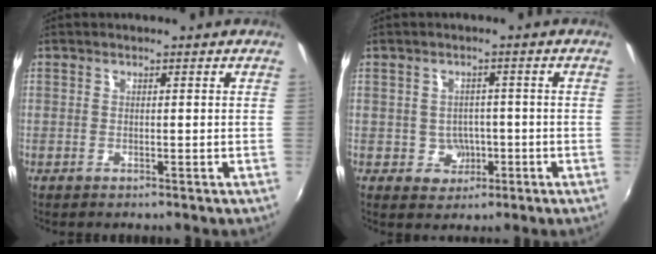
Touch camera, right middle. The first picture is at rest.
{"total": 4.1, "force": [-1.1, 3.8, 0.9], "torque": [-0.023, 0.009, -0.006]}